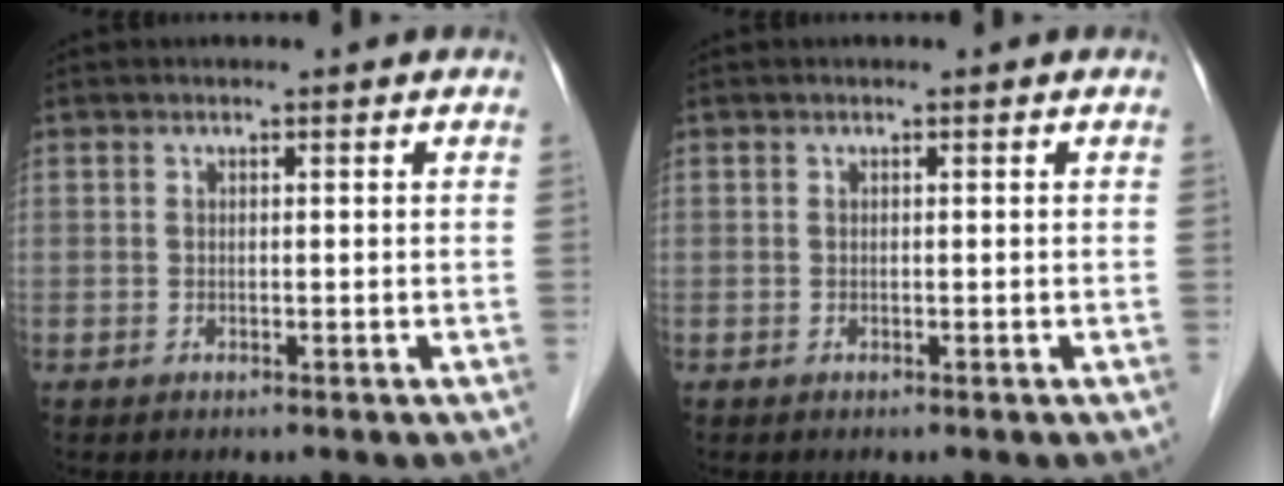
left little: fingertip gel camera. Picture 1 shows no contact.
{"total": 0.0}